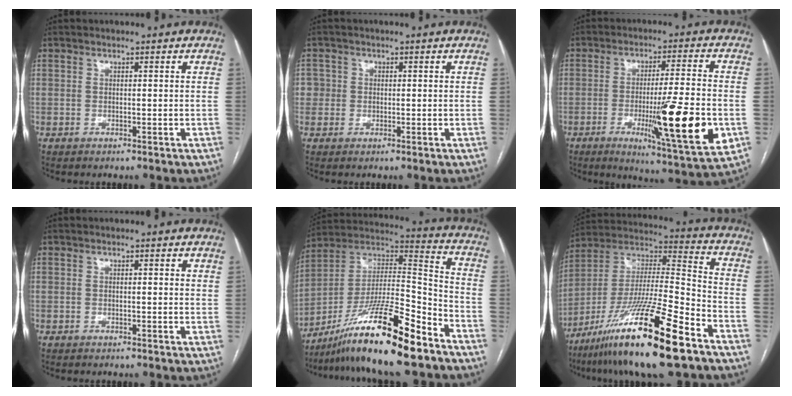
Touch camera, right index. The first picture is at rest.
{"total": 2.5, "force": [0.1, 2.5, 0.1], "torque": [0.013, 0.010, 0.001]}
{"total": 17.0, "force": [-4.4, 0.6, 16.4], "torque": [-0.242, -0.030, -0.062]}
{"total": 0.8, "force": [0.5, 0.3, 0.6], "torque": [-0.007, 0.001, 0.003]}
{"total": 20.1, "force": [-14.1, 1.4, 14.2], "torque": [-0.266, -0.005, -0.250]}
{"total": 22.8, "force": [-14.0, 1.4, 18.0], "torque": [-0.341, -0.037, -0.251]}